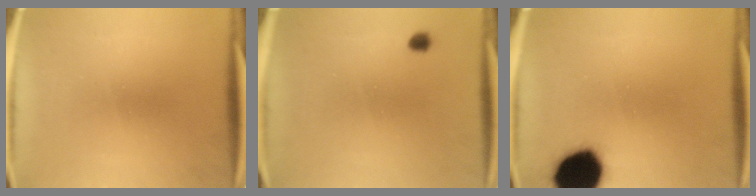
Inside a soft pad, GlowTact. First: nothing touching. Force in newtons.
{"total": 1.3}
{"total": 17.1}